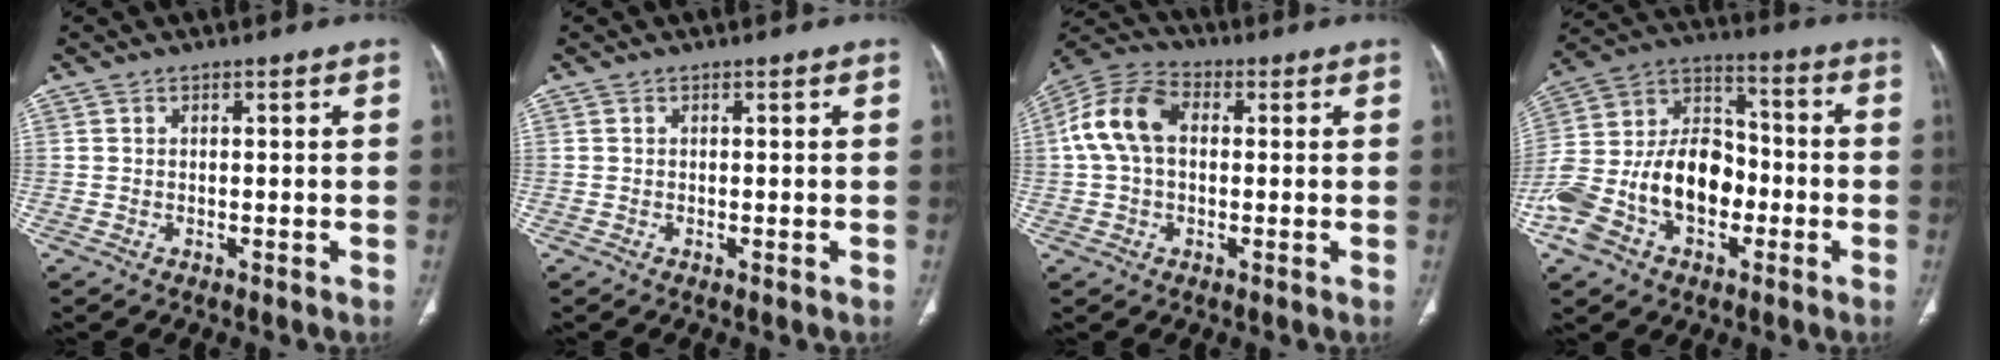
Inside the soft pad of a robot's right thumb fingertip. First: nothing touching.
{"total": 0.0}
{"total": 11.5, "force": [1.2, 7.7, 8.4], "torque": [-0.170, 0.033, 0.014]}
{"total": 21.1, "force": [-5.9, 14.2, 14.5], "torque": [-0.276, 0.054, -0.104]}